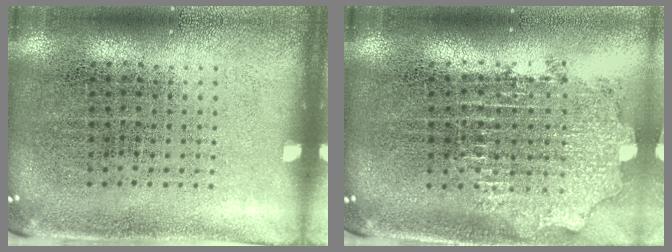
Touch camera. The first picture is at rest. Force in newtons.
{"total": 2.0, "press": 1.5, "slide": 1.3}